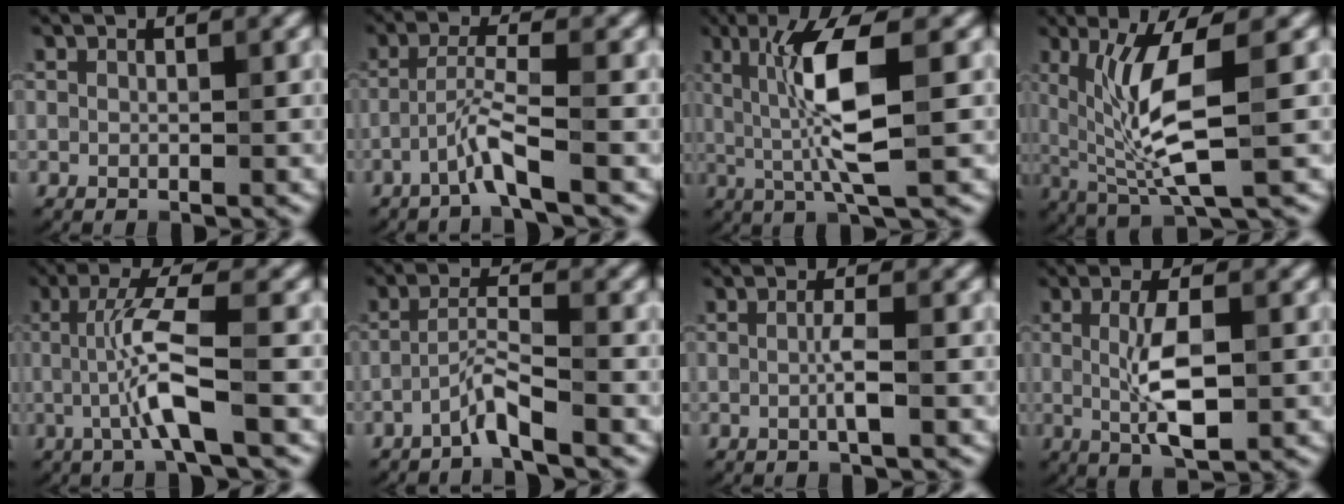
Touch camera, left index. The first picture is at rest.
{"total": 3.0, "force": [-1.7, -0.1, 2.5], "torque": [-0.052, 0.011, -0.043]}
{"total": 6.9, "force": [0.8, 1.2, 6.7], "torque": [-0.134, -0.003, 0.017]}
{"total": 7.1, "force": [1.0, 1.6, 6.9], "torque": [-0.136, -0.011, 0.024]}
{"total": 4.8, "force": [-0.8, 0.5, 4.7], "torque": [-0.100, 0.005, -0.017]}
{"total": 2.5, "force": [-1.8, -0.1, 1.7], "torque": [-0.037, 0.012, -0.044]}
{"total": 1.6, "force": [-0.2, 0.1, 1.6], "torque": [-0.032, -0.003, -0.005]}
{"total": 4.9, "force": [0.0, 1.3, 4.7], "torque": [-0.095, -0.002, 0.003]}